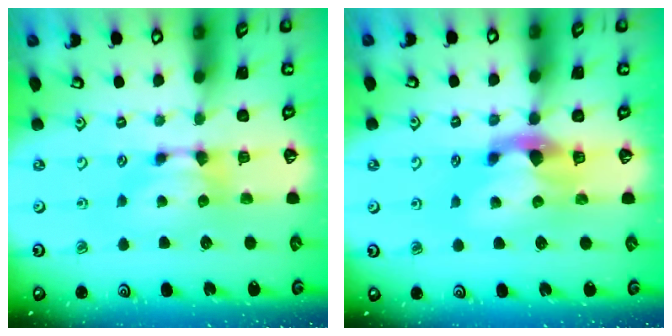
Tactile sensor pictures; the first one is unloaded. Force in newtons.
{"total": 2.8, "press": 2.5, "slide": 1.3}